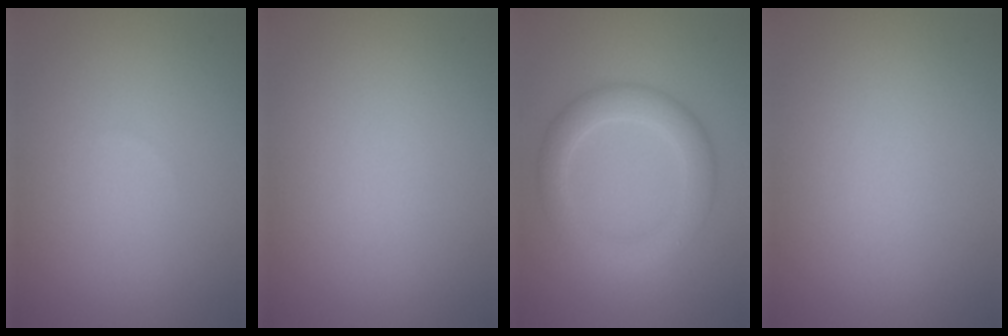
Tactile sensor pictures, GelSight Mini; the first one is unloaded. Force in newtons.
{"total": 0.0}
{"total": 4.3, "press": 4.3, "slide": 0.3}
{"total": 0.0}